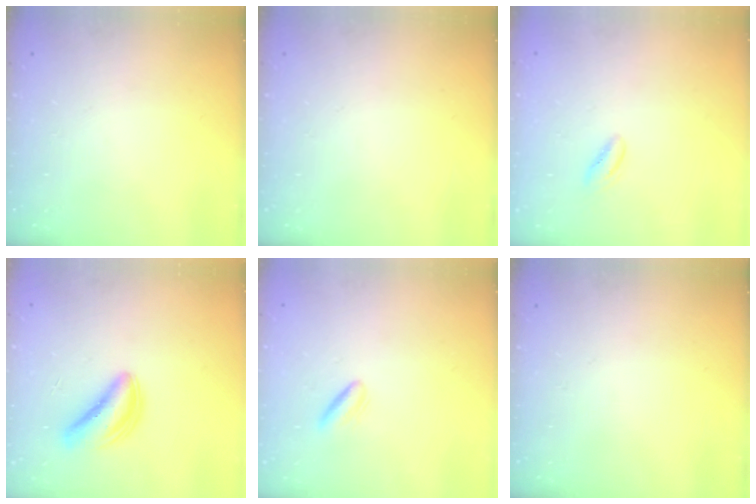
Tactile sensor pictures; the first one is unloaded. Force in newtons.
{"total": 0.0}
{"total": 2.6, "press": 2.5, "slide": 0.6}
{"total": 5.5, "press": 5.5, "slide": 0.2}
{"total": 2.1, "press": 1.9, "slide": 0.9}
{"total": 0.0}